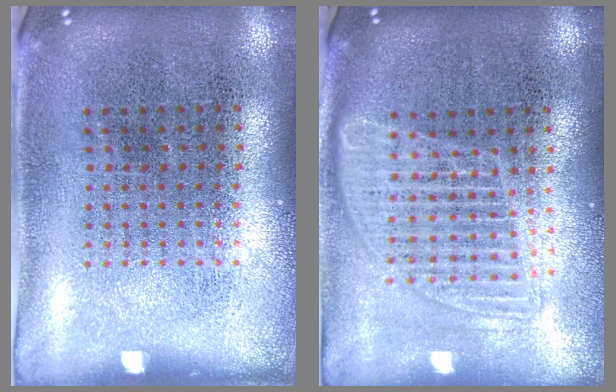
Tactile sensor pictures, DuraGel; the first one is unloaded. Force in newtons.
{"total": 1.7, "press": 1.5, "slide": 0.8}